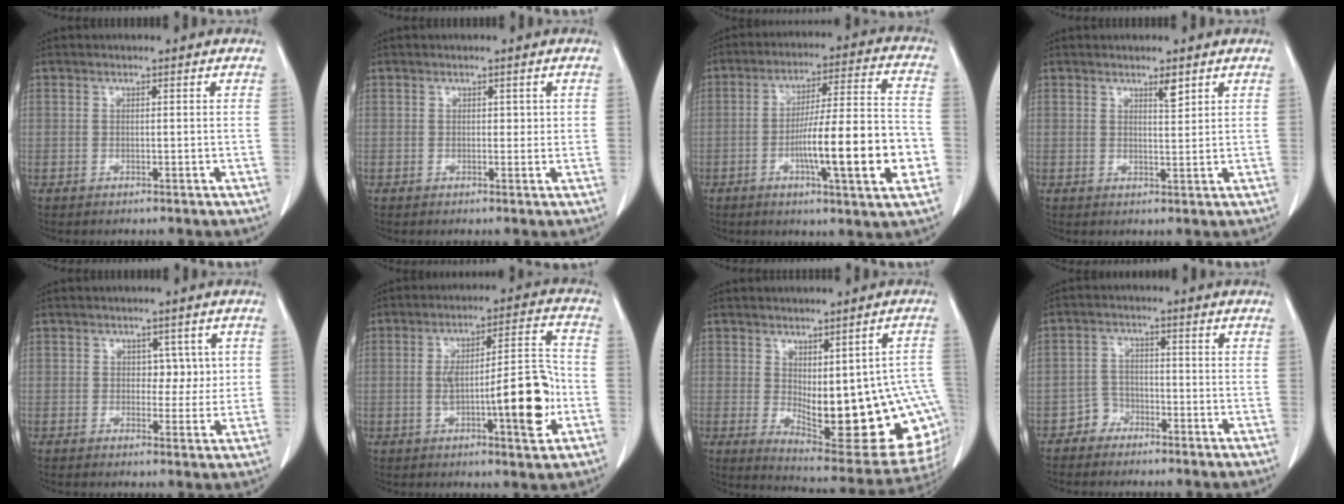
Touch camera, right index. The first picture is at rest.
{"total": 1.4, "force": [0.3, 1.0, 1.0], "torque": [-0.006, 0.003, 0.004]}
{"total": 16.4, "force": [-4.3, 1.2, 15.7], "torque": [-0.248, 0.003, -0.066]}
{"total": 2.1, "force": [1.5, 0.4, 1.4], "torque": [-0.026, -0.006, 0.025]}
{"total": 3.6, "force": [0.8, 2.5, 2.4], "torque": [-0.017, 0.006, 0.011]}
{"total": 13.5, "force": [-2.7, 2.4, 13.0], "torque": [-0.193, 0.018, -0.037]}
{"total": 20.3, "force": [-2.7, 7.2, 18.8], "torque": [-0.174, 0.002, -0.010]}
{"total": 3.0, "force": [-2.1, 2.2, -0.1], "torque": [0.003, 0.012, -0.043]}